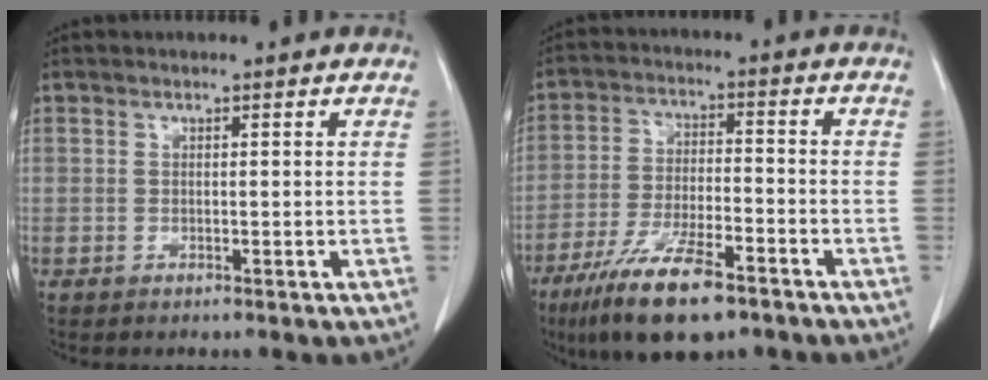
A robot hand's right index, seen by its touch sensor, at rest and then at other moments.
{"total": 13.0, "force": [-8.6, 3.1, 9.3], "torque": [-0.174, -0.020, -0.149]}